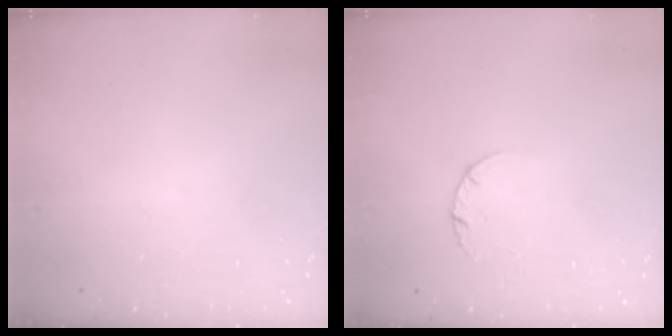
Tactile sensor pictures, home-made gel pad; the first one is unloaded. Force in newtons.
{"total": 2.5, "press": 2.5, "slide": 0.3}